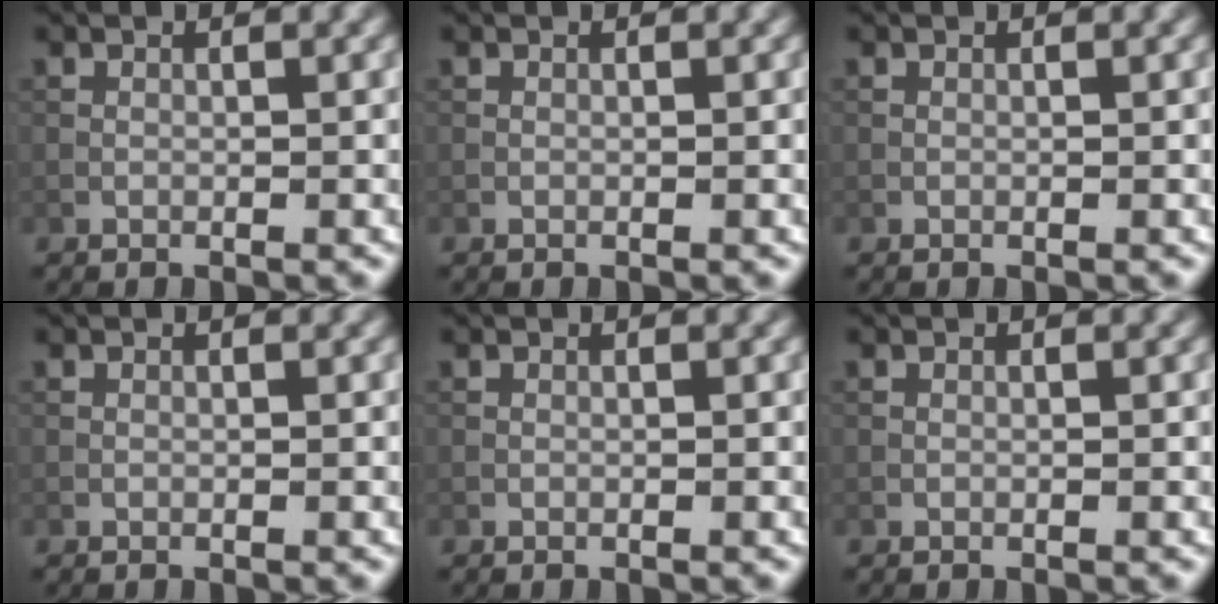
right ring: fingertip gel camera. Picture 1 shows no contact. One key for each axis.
{"total": 0.0}
{"total": 0.0}
{"total": 0.0}
{"total": 0.0}
{"total": 0.0}